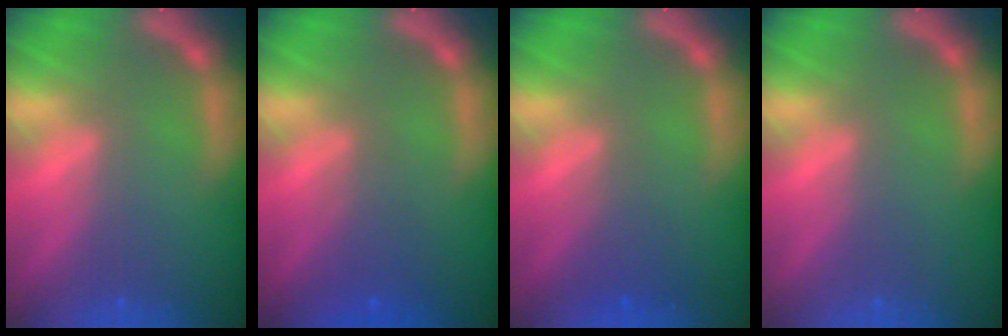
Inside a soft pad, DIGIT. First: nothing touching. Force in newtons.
{"total": 2.4}
{"total": 2.0}
{"total": 0.0}